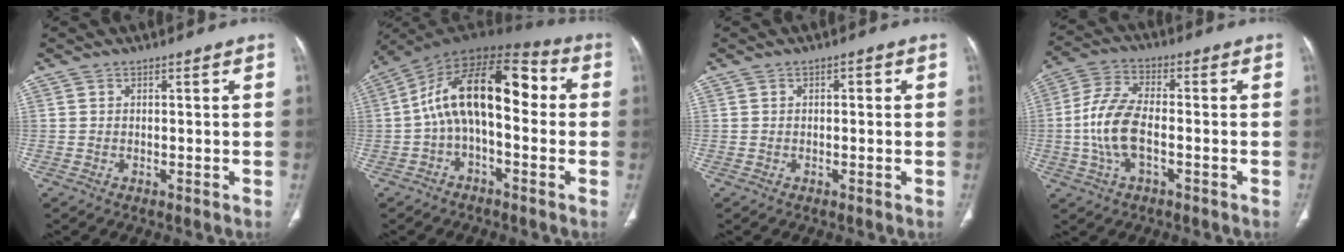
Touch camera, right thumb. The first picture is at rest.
{"total": 17.0, "force": [0.4, 8.5, 14.7], "torque": [-0.223, 0.057, -0.004]}
{"total": 1.1, "force": [0.3, 0.6, 0.9], "torque": [-0.013, 0.003, 0.001]}
{"total": 10.5, "force": [-1.9, 5.1, 8.9], "torque": [-0.192, 0.024, -0.040]}